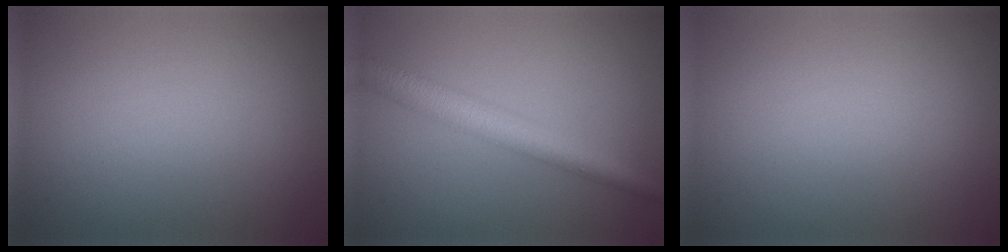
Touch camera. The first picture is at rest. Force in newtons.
{"total": 4.7, "press": 4.7, "slide": 0.1}
{"total": 0.0}